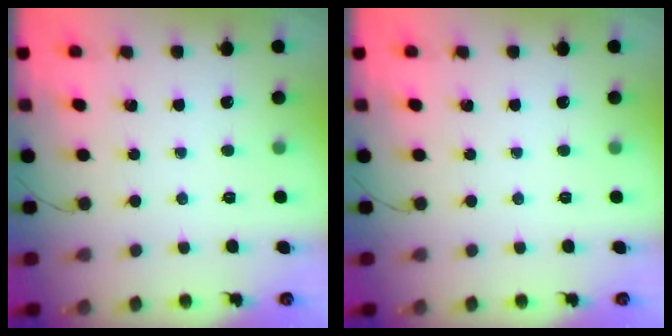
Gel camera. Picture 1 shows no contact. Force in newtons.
{"total": 0.0}